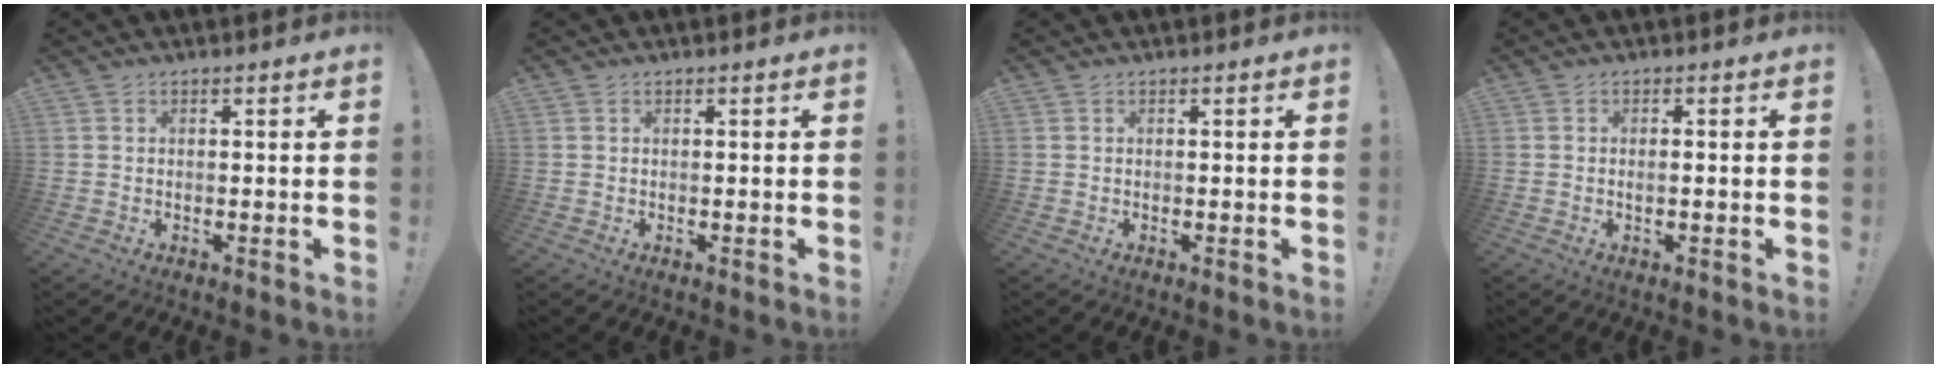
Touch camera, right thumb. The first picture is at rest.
{"total": 0.0}
{"total": 0.0}
{"total": 1.2, "force": [-0.2, 0.2, 1.2], "torque": [-0.015, -0.001, -0.006]}